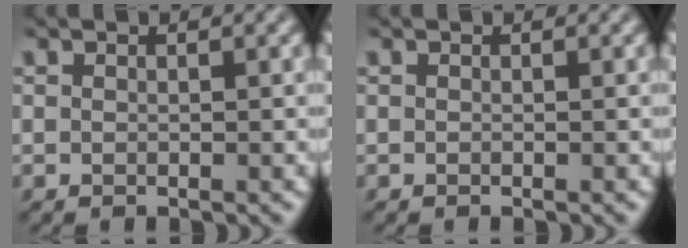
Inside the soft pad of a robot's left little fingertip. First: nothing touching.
{"total": 0.0}